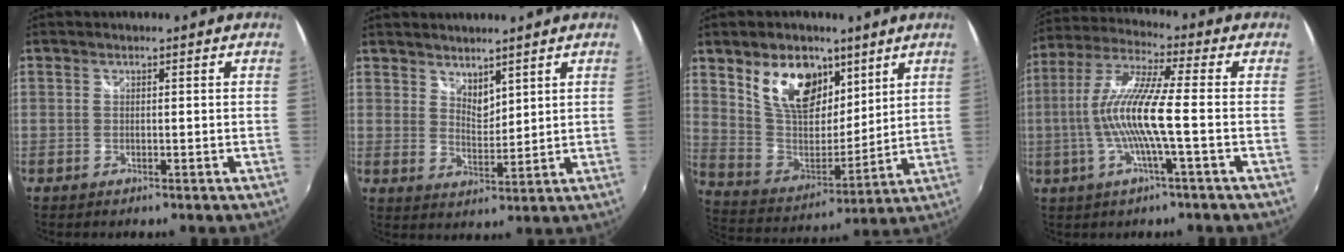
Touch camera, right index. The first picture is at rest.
{"total": 4.2, "force": [3.6, 1.6, 1.5], "torque": [-0.017, -0.005, 0.065]}
{"total": 15.9, "force": [8.8, 9.4, 9.4], "torque": [-0.178, 0.005, 0.170]}
{"total": 12.7, "force": [-2.3, 0.3, 12.5], "torque": [-0.245, 0.001, -0.044]}